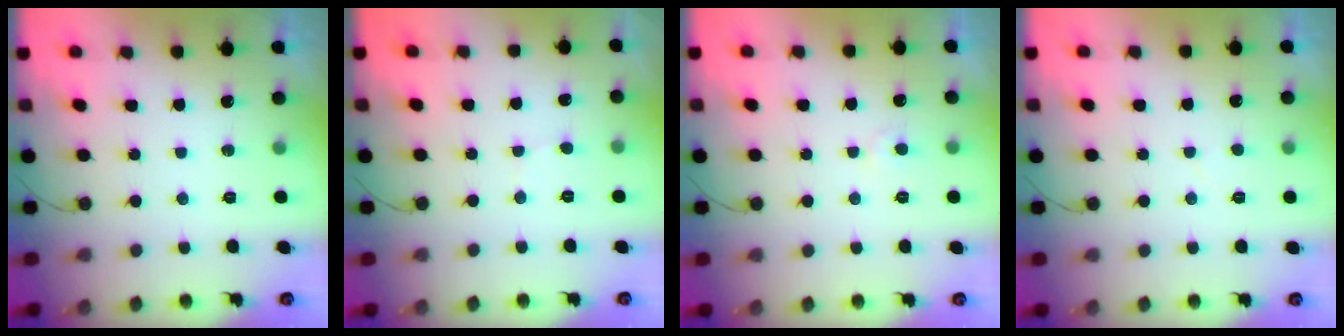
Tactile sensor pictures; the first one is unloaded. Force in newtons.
{"total": 0.7, "press": 0.7, "slide": 0.0}
{"total": 4.4, "press": 4.4, "slide": 0.4}
{"total": 1.9, "press": 1.9, "slide": 0.2}